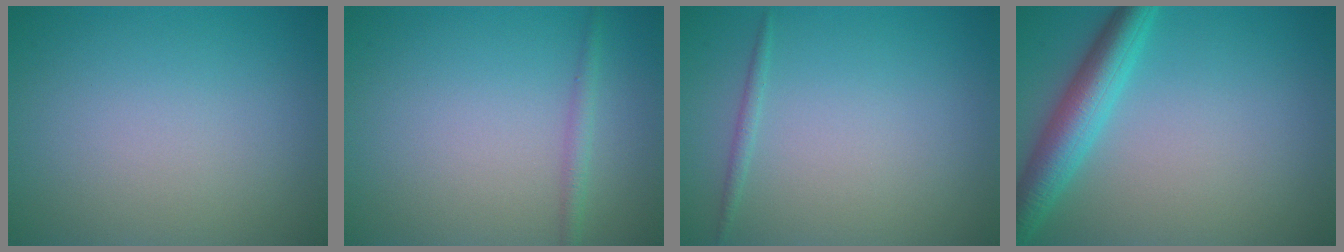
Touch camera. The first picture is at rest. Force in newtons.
{"total": 1.3, "press": 1.3, "slide": 0.0}
{"total": 0.7, "press": 0.7, "slide": 0.0}
{"total": 4.8, "press": 4.8, "slide": 0.2}